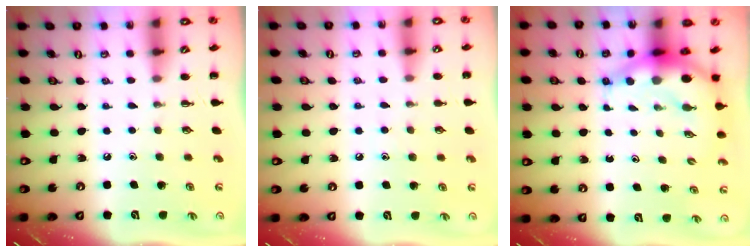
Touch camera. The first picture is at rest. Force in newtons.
{"total": 4.8, "press": 4.6, "slide": 1.2}
{"total": 8.0, "press": 7.7, "slide": 2.1}